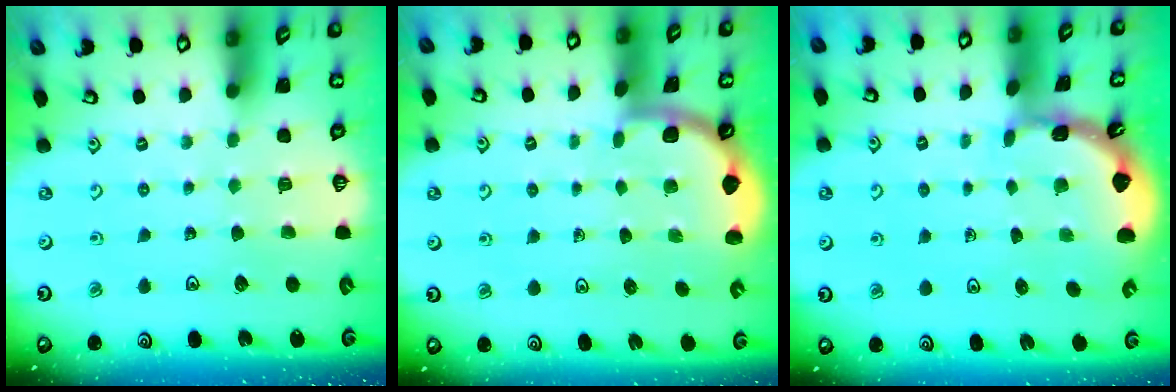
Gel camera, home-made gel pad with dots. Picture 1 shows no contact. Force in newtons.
{"total": 1.8, "press": 1.8, "slide": 0.0}
{"total": 1.8, "press": 1.8, "slide": 0.1}